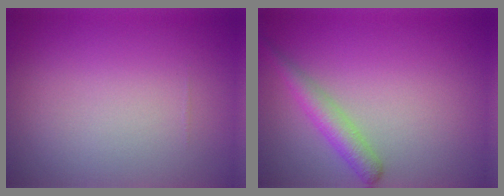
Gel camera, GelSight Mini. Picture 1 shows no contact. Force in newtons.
{"total": 2.5, "press": 2.5, "slide": 0.1}